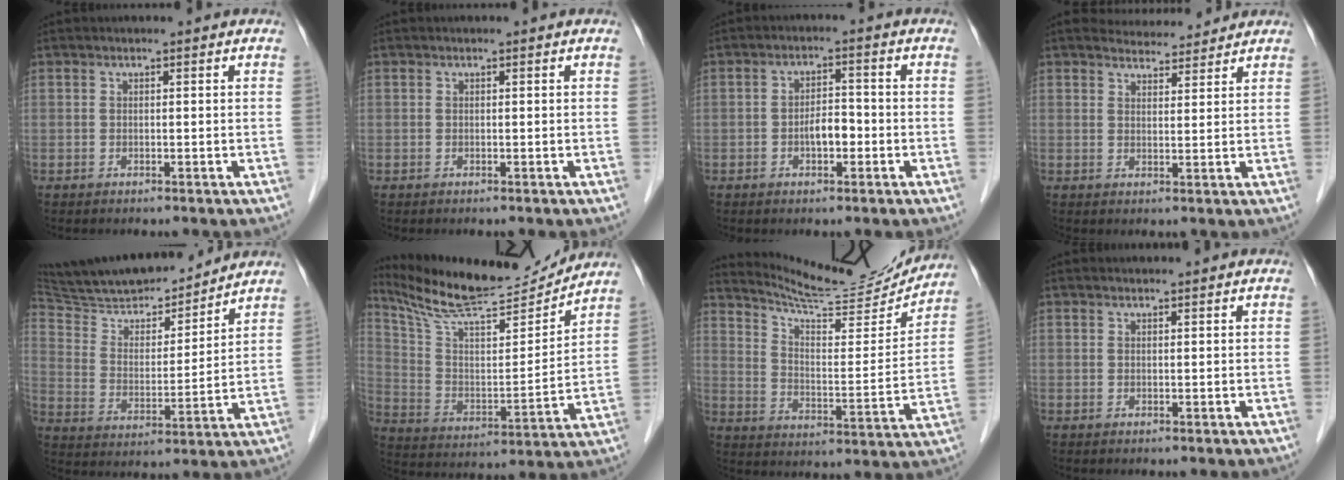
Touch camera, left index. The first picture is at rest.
{"total": 0.0}
{"total": 3.8, "force": [-2.1, 1.5, 2.8], "torque": [-0.048, 0.003, -0.036]}
{"total": 4.1, "force": [4.0, 0.9, 0.3], "torque": [-0.004, 0.007, 0.056]}
{"total": 17.7, "force": [16.2, 3.0, 6.5], "torque": [-0.111, 0.000, 0.269]}
{"total": 17.5, "force": [16.3, 1.4, 6.0], "torque": [-0.119, -0.015, 0.271]}
{"total": 16.3, "force": [15.8, 0.8, 4.0], "torque": [-0.072, -0.050, 0.226]}
{"total": 0.0}